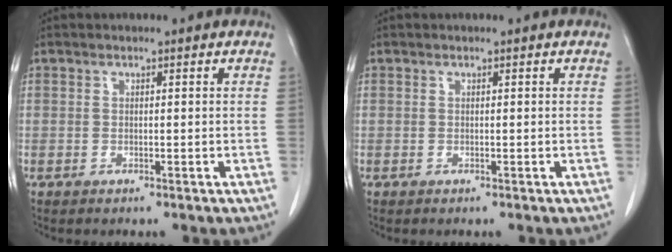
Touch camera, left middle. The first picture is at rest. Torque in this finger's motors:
{"motor_torque": [0.19, -0.19, 0.05, 0.01]}